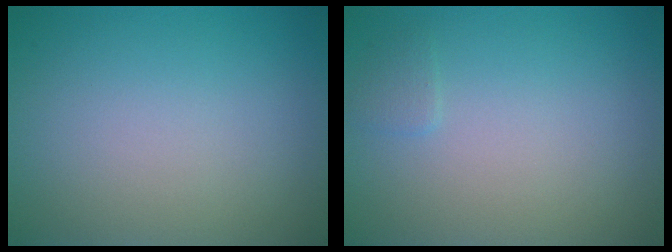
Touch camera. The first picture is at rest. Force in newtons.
{"total": 0.7, "press": 0.7, "slide": 0.1}